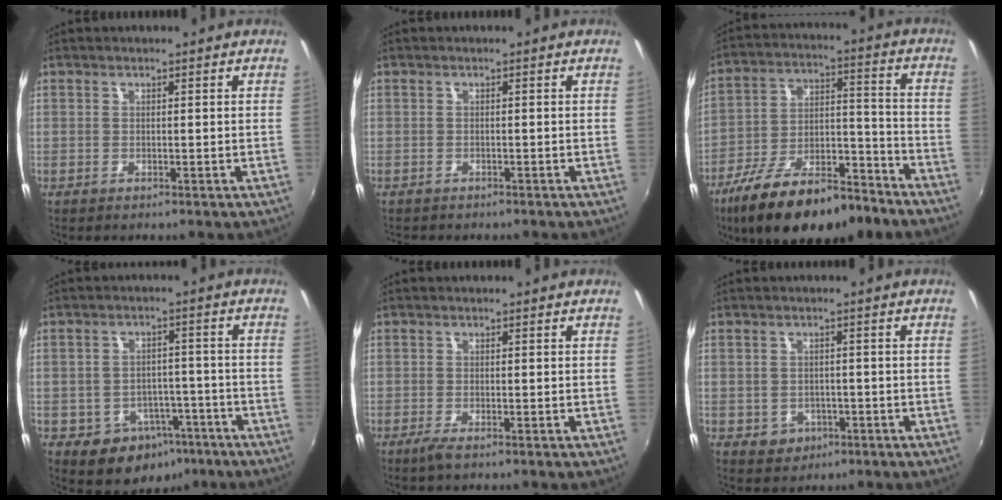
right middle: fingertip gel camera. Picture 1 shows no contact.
{"total": 2.1, "force": [-2.0, 0.6, 0.5], "torque": [-0.015, -0.011, -0.030]}
{"total": 20.2, "force": [-13.6, 7.2, 13.0], "torque": [-0.238, -0.018, -0.214]}
{"total": 10.2, "force": [-5.5, 7.7, 4.0], "torque": [-0.076, 0.021, -0.050]}
{"total": 1.8, "force": [-1.2, 0.0, 1.4], "torque": [-0.030, -0.009, -0.024]}
{"total": 4.3, "force": [-1.5, 3.8, 1.3], "torque": [-0.037, 0.001, -0.012]}